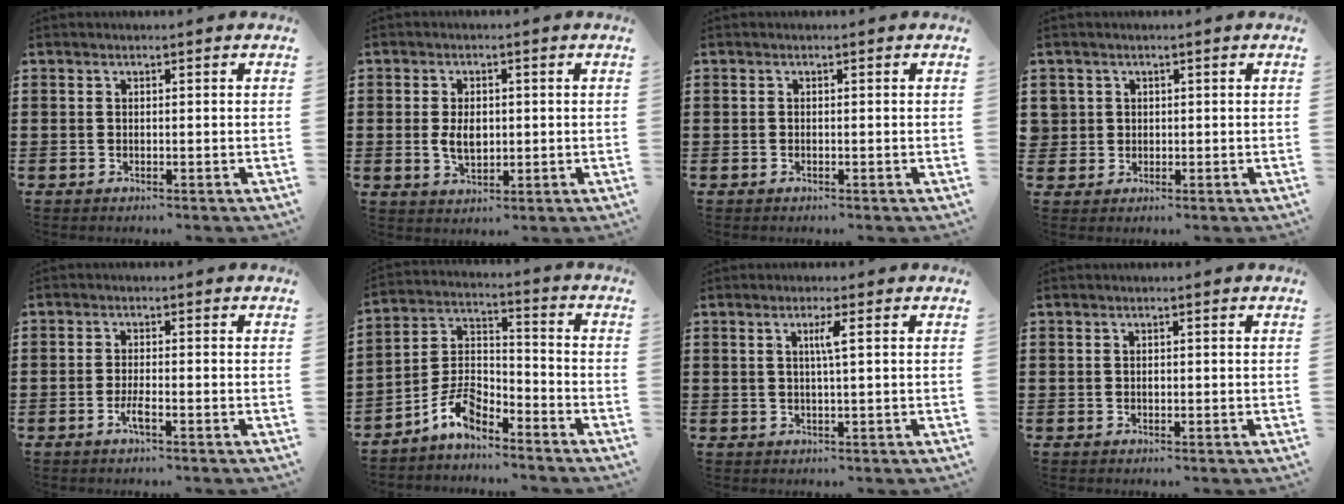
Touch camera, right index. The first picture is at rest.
{"total": 3.9, "force": [0.0, 2.5, 3.0], "torque": [-0.053, 0.006, -0.002]}
{"total": 0.0}
{"total": 2.1, "force": [0.5, 2.1, 0.0], "torque": [-0.010, 0.010, 0.007]}
{"total": 2.5, "force": [-1.2, 0.3, 2.2], "torque": [-0.045, -0.004, -0.024]}
{"total": 7.7, "force": [-6.1, 2.9, 3.7], "torque": [-0.095, 0.001, -0.125]}
{"total": 2.3, "force": [0.6, -0.2, 2.3], "torque": [-0.045, -0.004, 0.006]}
{"total": 0.6, "force": [-0.1, 0.3, 0.5], "torque": [-0.011, -0.001, -0.002]}